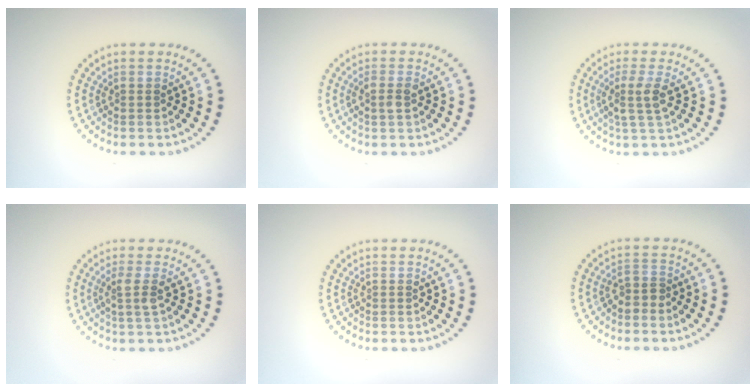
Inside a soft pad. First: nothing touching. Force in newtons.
{"total": 1.5, "press": 1.4, "slide": 0.5}
{"total": 2.2, "press": 1.8, "slide": 1.3}
{"total": 1.8, "press": 1.3, "slide": 1.2}
{"total": 0.0}
{"total": 1.6, "press": 1.2, "slide": 1.0}